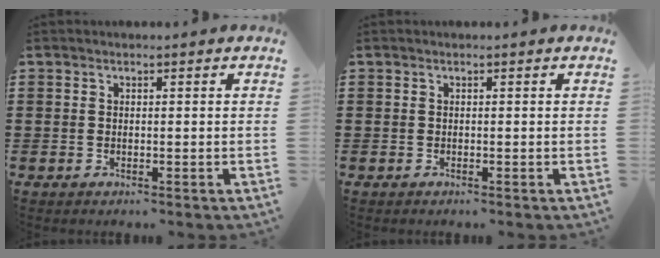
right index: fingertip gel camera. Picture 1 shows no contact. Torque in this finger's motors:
{"motor_torque": [-0.47, 0.53, -0.53, -0.02]}